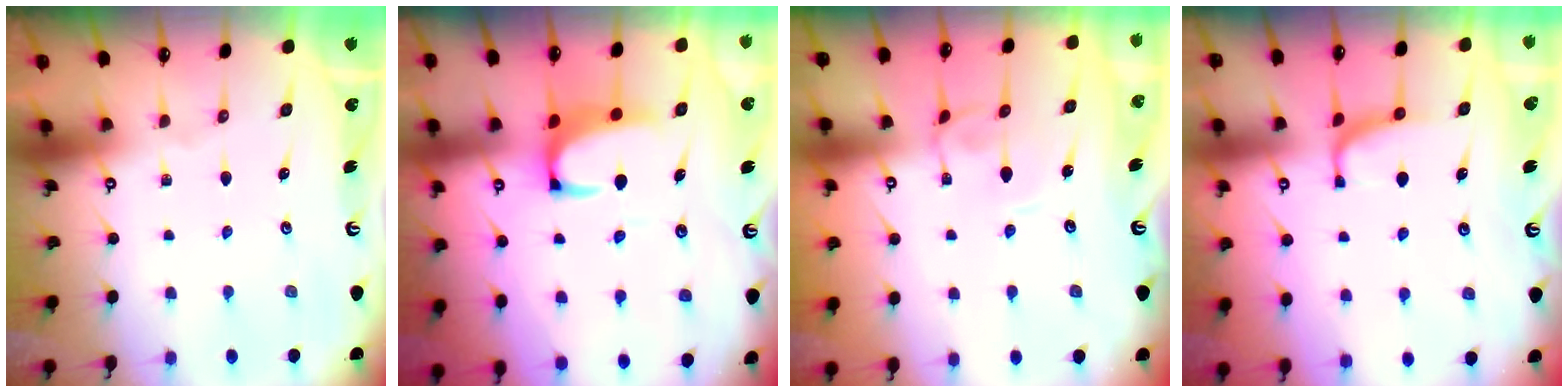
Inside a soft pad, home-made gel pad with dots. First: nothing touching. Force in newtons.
{"total": 2.2, "press": 2.0, "slide": 0.9}
{"total": 3.3, "press": 3.3, "slide": 0.1}
{"total": 1.3, "press": 1.2, "slide": 0.6}